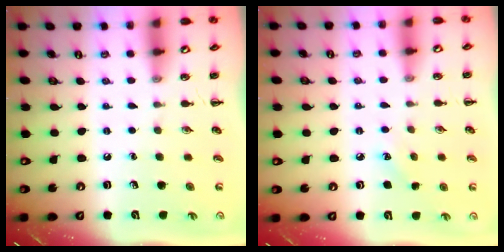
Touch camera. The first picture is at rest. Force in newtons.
{"total": 4.2, "press": 4.1, "slide": 1.2}